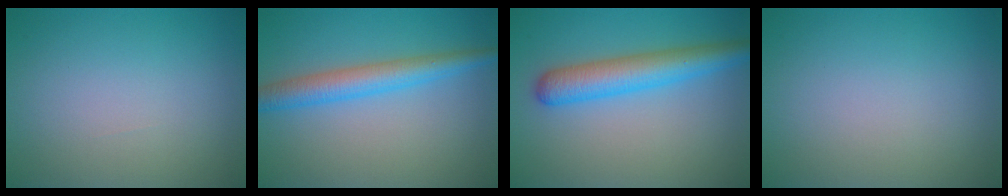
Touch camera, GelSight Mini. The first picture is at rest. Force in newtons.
{"total": 4.0, "press": 4.0, "slide": 0.2}
{"total": 5.1, "press": 5.1, "slide": 0.1}
{"total": 0.0}